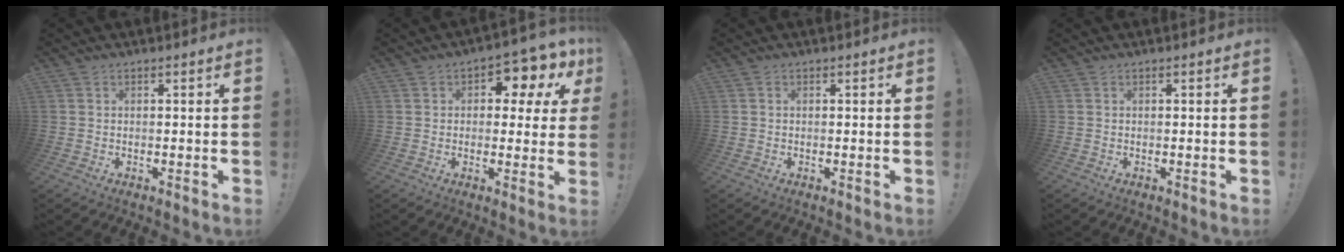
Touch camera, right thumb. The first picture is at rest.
{"total": 6.9, "force": [3.4, 4.3, 4.3], "torque": [-0.046, -0.028, 0.058]}
{"total": 0.0}
{"total": 0.0}